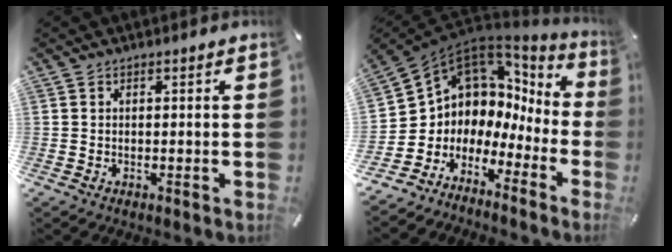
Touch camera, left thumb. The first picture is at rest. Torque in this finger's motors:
{"motor_torque": [0.49, 1.16, 0.75, 0.82, 0.30]}